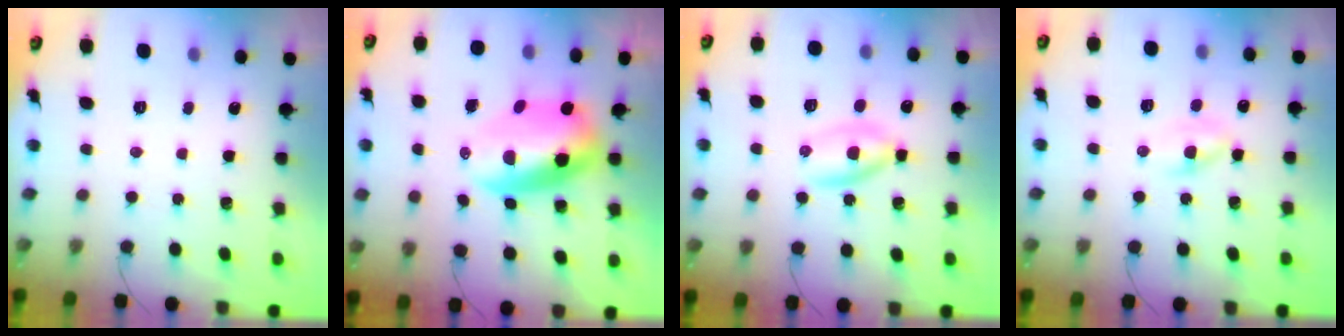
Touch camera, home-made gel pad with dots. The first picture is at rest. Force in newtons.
{"total": 10.0, "press": 9.7, "slide": 2.5}
{"total": 3.0, "press": 2.9, "slide": 0.9}
{"total": 2.9, "press": 2.8, "slide": 0.8}